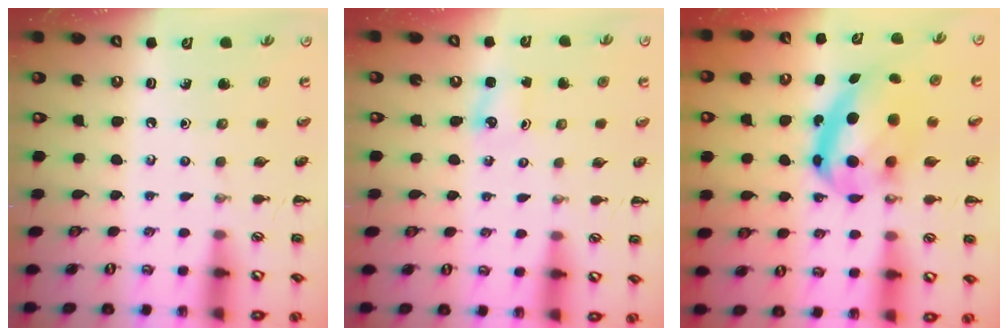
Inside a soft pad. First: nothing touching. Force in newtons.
{"total": 1.4, "press": 1.3, "slide": 0.2}
{"total": 14.1, "press": 13.7, "slide": 3.6}